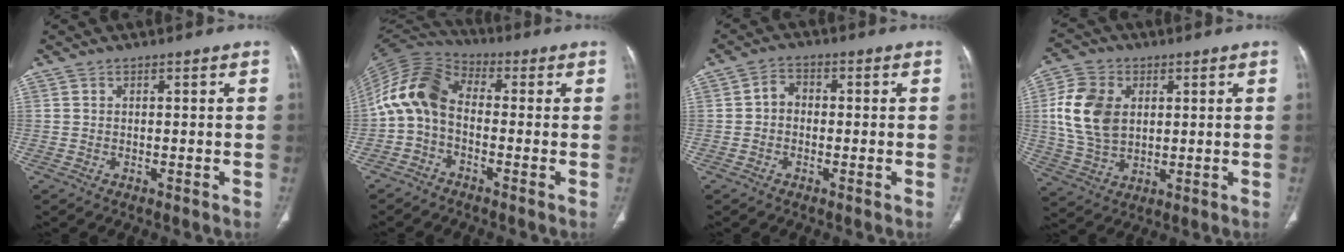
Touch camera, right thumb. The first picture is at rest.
{"total": 11.9, "force": [-0.8, 7.5, 9.1], "torque": [-0.175, 0.041, -0.036]}
{"total": 3.3, "force": [-0.4, 2.7, 1.8], "torque": [-0.013, 0.013, -0.017]}
{"total": 13.0, "force": [2.4, 9.2, 8.9], "torque": [-0.166, -0.001, 0.048]}